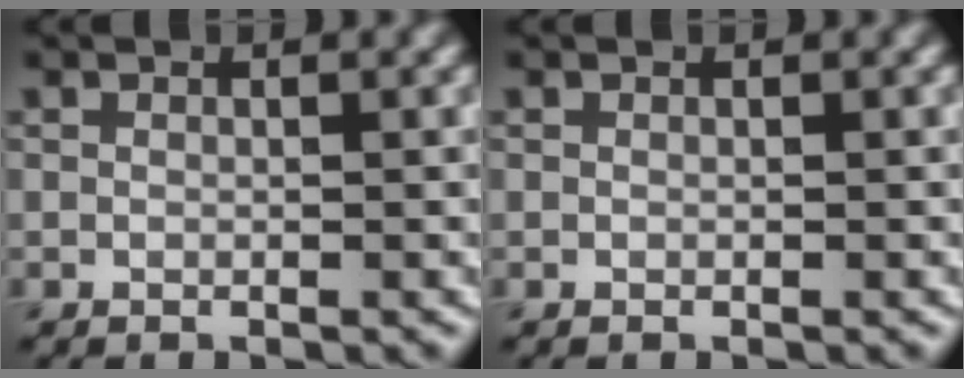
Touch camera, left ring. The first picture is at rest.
{"total": 0.0}